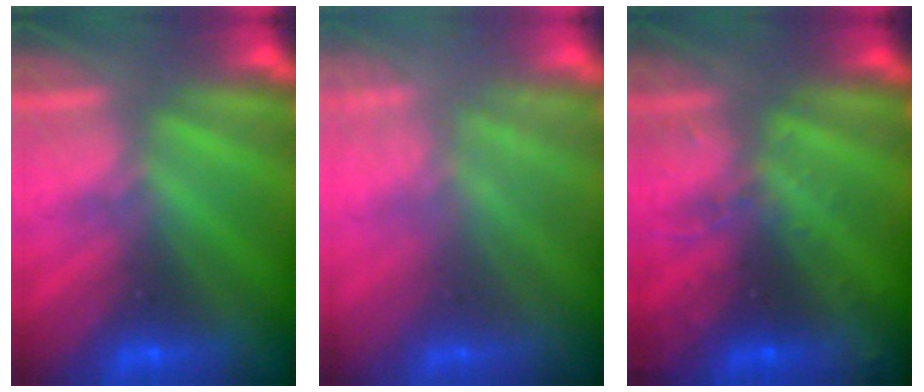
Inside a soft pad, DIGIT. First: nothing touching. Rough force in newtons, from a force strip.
{"total": 2.3}
{"total": 2.9}